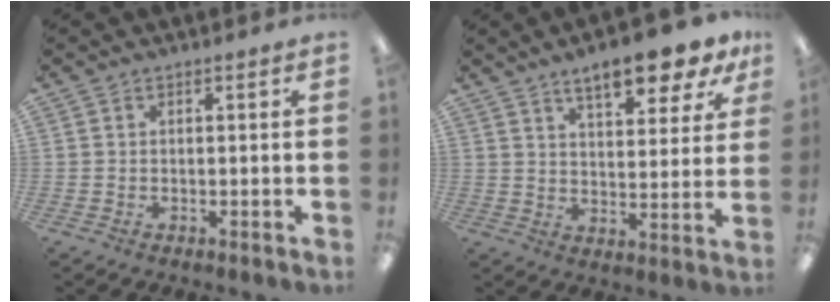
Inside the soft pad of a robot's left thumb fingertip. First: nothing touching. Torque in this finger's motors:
{"motor_torque": [0.37, 0.45, 1.31, -1.06, 0.12]}